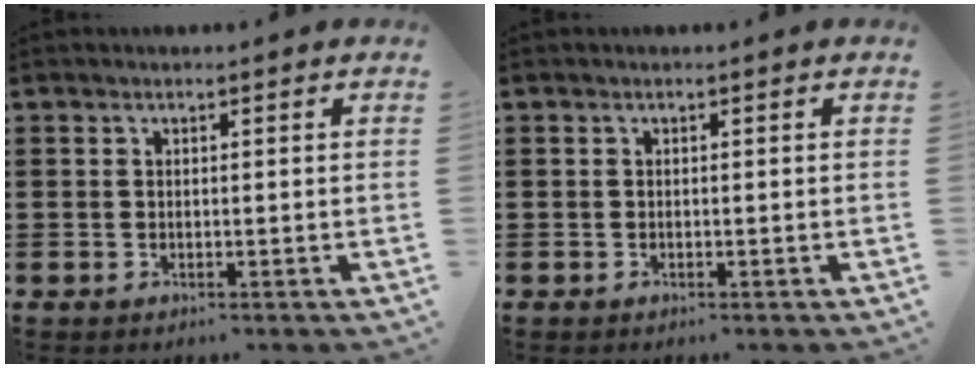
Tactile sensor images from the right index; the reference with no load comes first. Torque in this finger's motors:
{"motor_torque": [1.09, 1.05, 0.03, 0.02]}